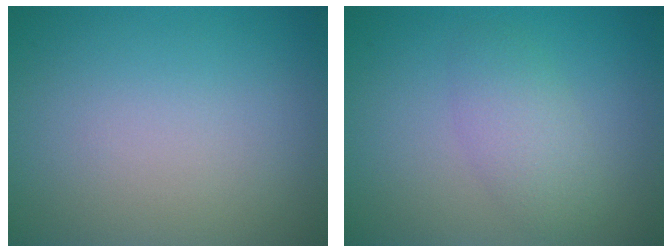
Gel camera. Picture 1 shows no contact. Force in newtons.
{"total": 2.7, "press": 2.7, "slide": 0.1}